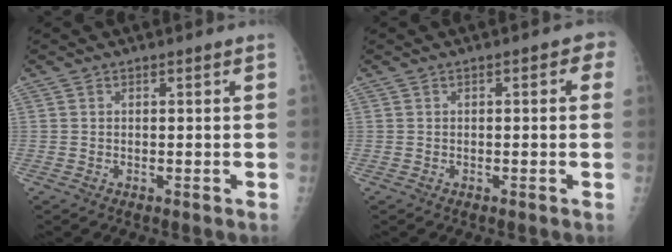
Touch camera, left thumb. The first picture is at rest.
{"total": 2.2, "force": [0.5, 1.1, 1.8], "torque": [-0.005, 0.004, 0.000]}